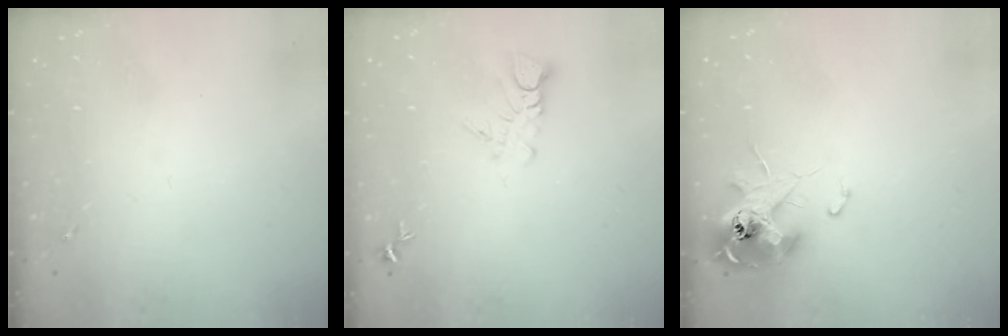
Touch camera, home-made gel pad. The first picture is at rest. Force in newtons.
{"total": 5.0, "press": 5.0, "slide": 0.3}
{"total": 12.8, "press": 12.8, "slide": 1.5}